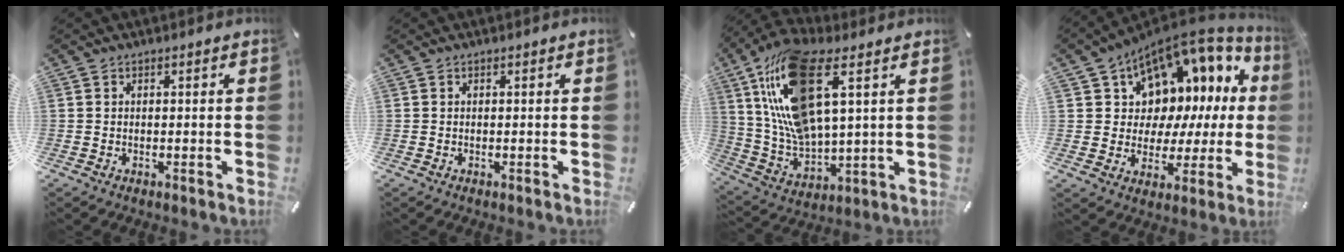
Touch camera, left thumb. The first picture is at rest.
{"total": 0.0}
{"total": 19.3, "force": [8.5, 7.7, 15.6], "torque": [-0.355, -0.033, 0.141]}
{"total": 10.8, "force": [6.8, 7.7, 3.3], "torque": [-0.058, -0.085, 0.124]}